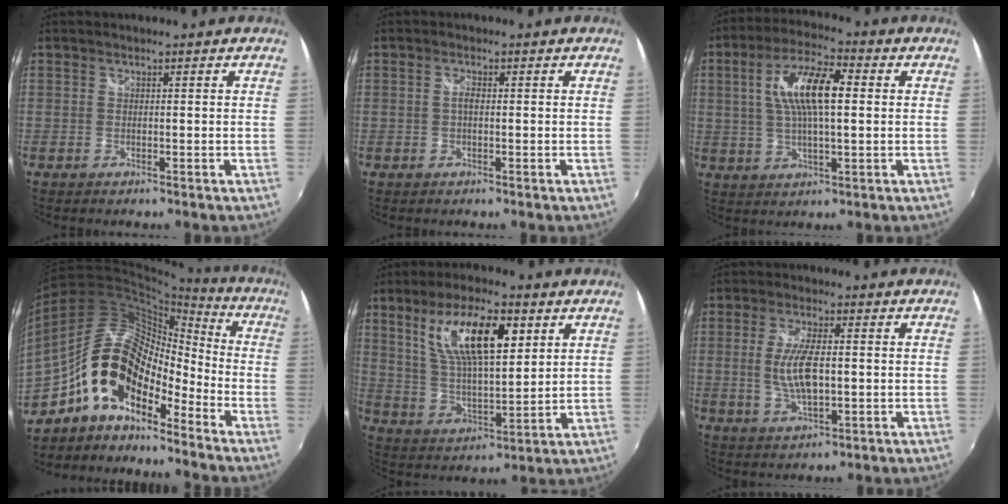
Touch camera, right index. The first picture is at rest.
{"total": 1.3, "force": [0.0, 0.5, 1.1], "torque": [-0.023, 0.003, -0.004]}
{"total": 11.9, "force": [1.9, 3.8, 11.1], "torque": [-0.209, 0.016, 0.033]}
{"total": 16.5, "force": [-9.6, 7.5, 11.1], "torque": [-0.198, 0.008, -0.195]}
{"total": 15.8, "force": [6.8, 5.5, 13.1], "torque": [-0.240, 0.011, 0.129]}
{"total": 8.1, "force": [-0.2, 2.8, 7.6], "torque": [-0.152, -0.005, 0.000]}